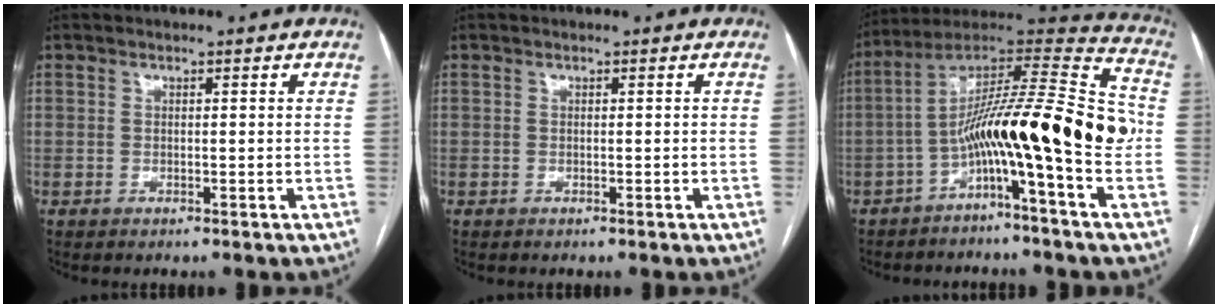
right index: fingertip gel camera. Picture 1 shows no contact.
{"total": 0.0}
{"total": 18.1, "force": [-4.0, 0.7, 17.6], "torque": [-0.287, 0.037, -0.072]}